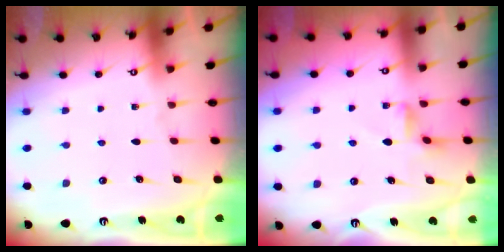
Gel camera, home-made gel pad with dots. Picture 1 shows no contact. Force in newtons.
{"total": 2.3, "press": 2.3, "slide": 0.5}